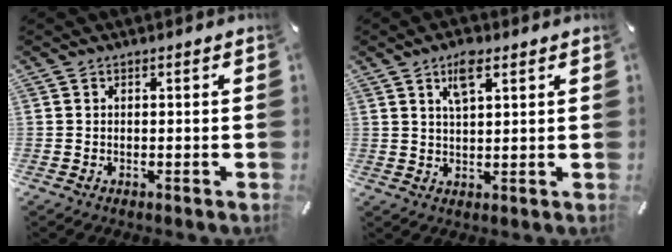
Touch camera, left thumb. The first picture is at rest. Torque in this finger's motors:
{"motor_torque": [0.95, 0.53, 0.74, -0.44, 0.29]}